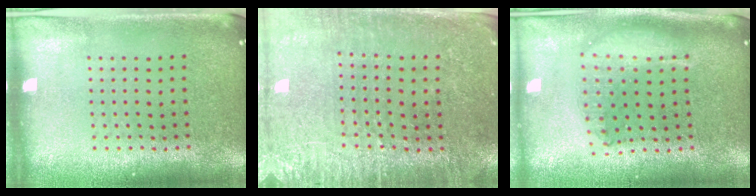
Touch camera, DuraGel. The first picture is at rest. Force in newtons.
{"total": 3.0, "press": 2.8, "slide": 0.9}
{"total": 1.9, "press": 1.6, "slide": 1.0}